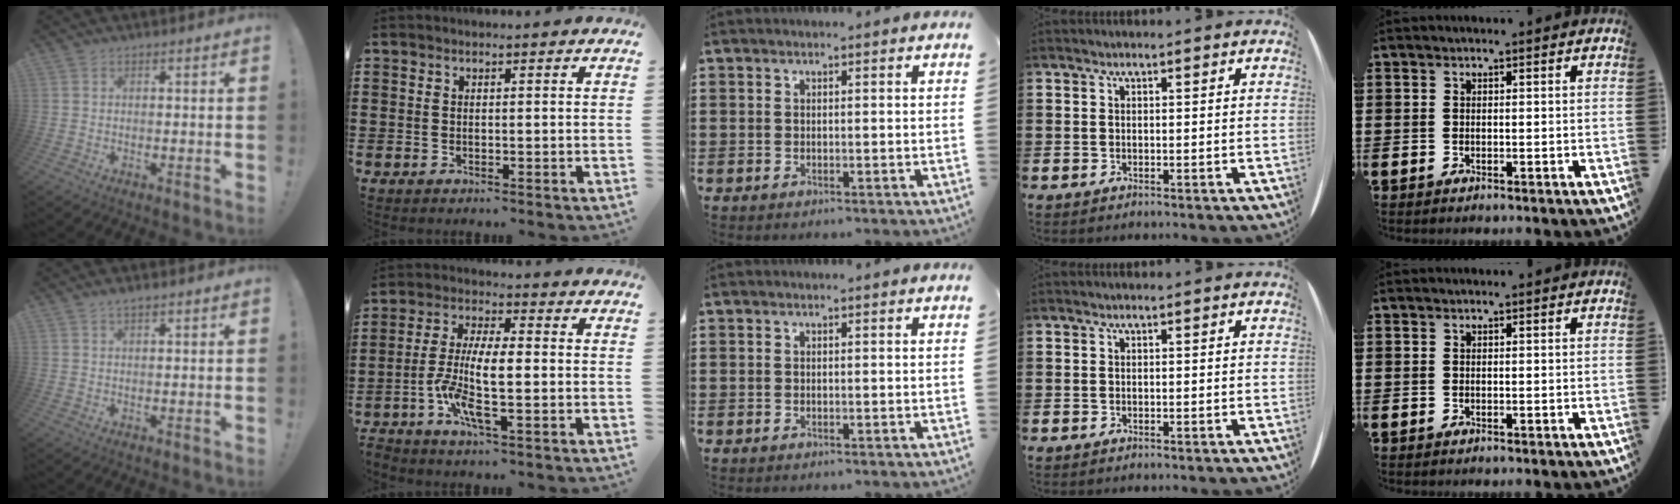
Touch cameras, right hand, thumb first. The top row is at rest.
{"thumb": {"total": 1.5, "force": [1.1, 0.1, 0.9], "torque": [-0.015, -0.002, 0.019]}, "index": {"total": 8.6, "force": [-2.5, 2.2, 7.9], "torque": [-0.172, -0.010, -0.053]}}